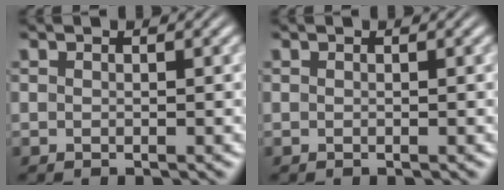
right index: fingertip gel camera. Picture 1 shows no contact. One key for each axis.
{"total": 0.0}